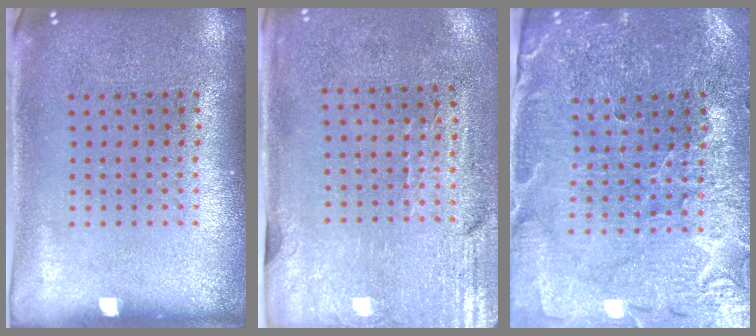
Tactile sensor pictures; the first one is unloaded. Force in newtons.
{"total": 3.0, "press": 2.5, "slide": 1.6}
{"total": 1.8, "press": 1.8, "slide": 0.2}